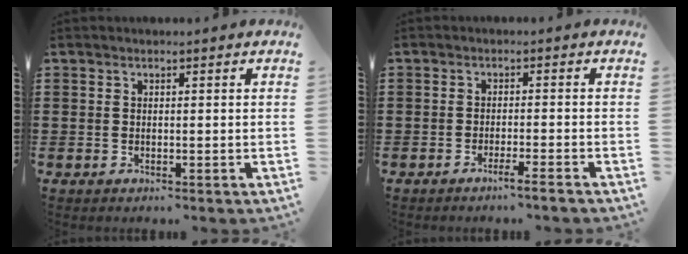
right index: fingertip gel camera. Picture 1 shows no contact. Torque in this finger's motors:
{"motor_torque": [1.22, 0.93, -0.01, -0.01]}